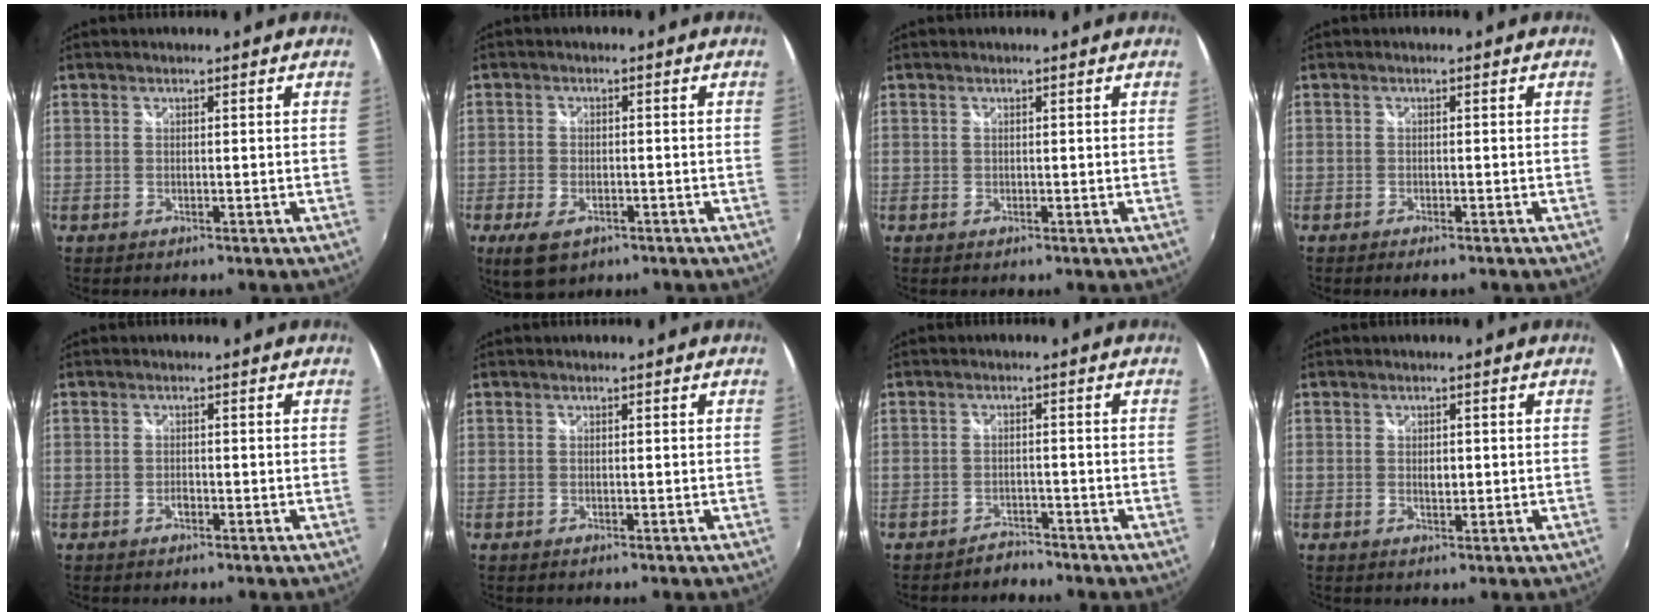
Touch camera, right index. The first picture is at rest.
{"total": 6.4, "force": [-3.5, 3.5, 4.1], "torque": [-0.098, -0.017, -0.059]}
{"total": 0.0}
{"total": 1.9, "force": [-1.6, 0.5, 1.1], "torque": [-0.024, -0.007, -0.027]}
{"total": 0.9, "force": [-0.6, 0.4, 0.5], "torque": [-0.010, 0.000, -0.011]}
{"total": 0.0}
{"total": 2.8, "force": [-2.5, 1.2, -0.1], "torque": [0.000, 0.007, -0.042]}
{"total": 1.7, "force": [0.0, 1.1, 1.3], "torque": [-0.020, -0.001, 0.001]}